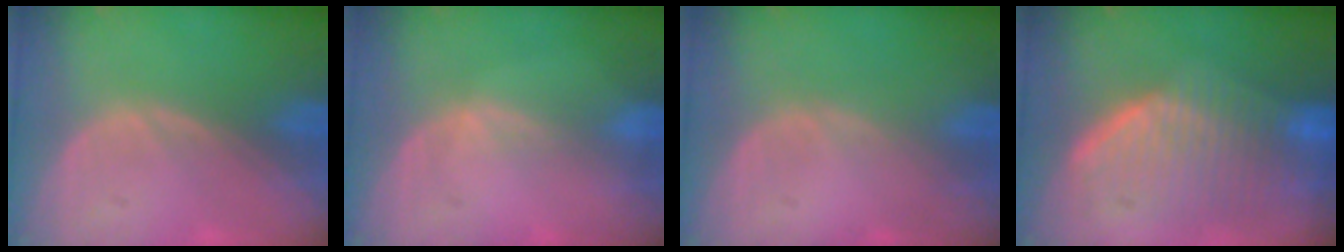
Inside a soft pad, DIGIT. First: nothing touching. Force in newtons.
{"total": 0.9, "press": 0.8, "slide": 0.2}
{"total": 0.0}
{"total": 10.0, "press": 9.0, "slide": 4.4}